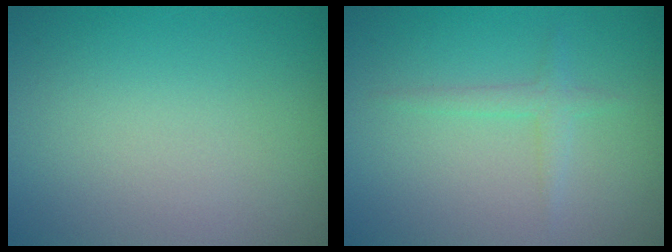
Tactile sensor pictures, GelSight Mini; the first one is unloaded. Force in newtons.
{"total": 1.4, "press": 1.4, "slide": 0.0}